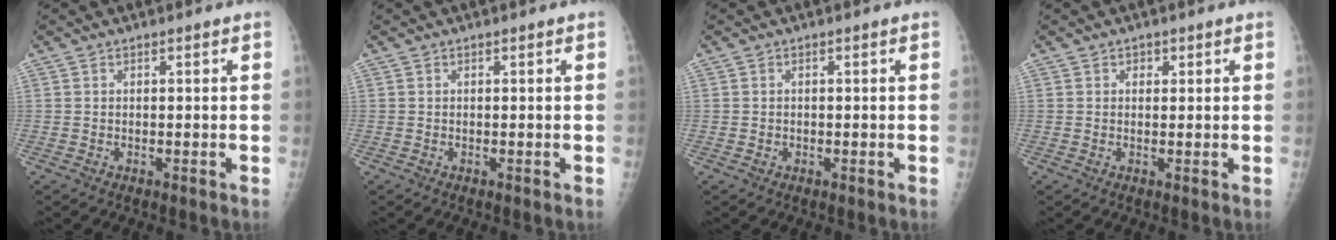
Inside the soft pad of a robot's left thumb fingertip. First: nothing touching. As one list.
[{"total": 0.0}, {"total": 0.6, "force": [-0.2, 0.6, 0.1], "torque": [0.001, 0.003, -0.003]}, {"total": 1.2, "force": [0.6, 1.0, 0.4], "torque": [0.007, -0.001, 0.006]}]